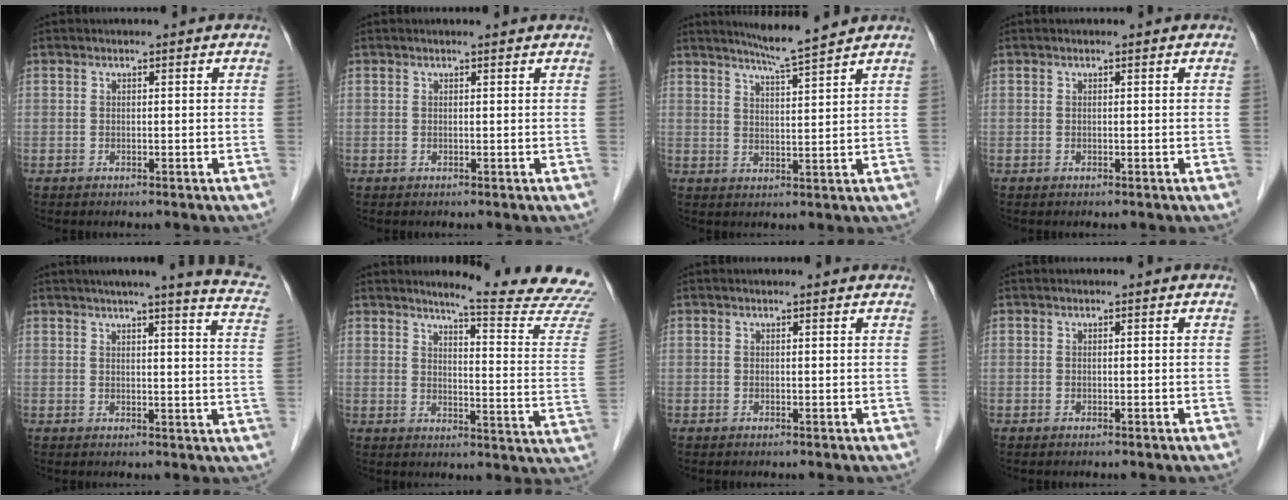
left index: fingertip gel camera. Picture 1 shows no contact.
{"total": 1.5, "force": [1.4, 0.1, 0.3], "torque": [-0.012, 0.006, 0.014]}
{"total": 6.2, "force": [5.5, -1.2, 2.5], "torque": [-0.049, -0.008, 0.092]}
{"total": 0.0}
{"total": 14.5, "force": [11.8, 0.1, 8.5], "torque": [-0.108, -0.024, 0.120]}
{"total": 17.0, "force": [16.2, -1.4, 5.0], "torque": [-0.068, -0.131, 0.177]}
{"total": 1.4, "force": [1.3, 0.1, 0.3], "torque": [-0.012, 0.005, 0.013]}
{"total": 0.0}